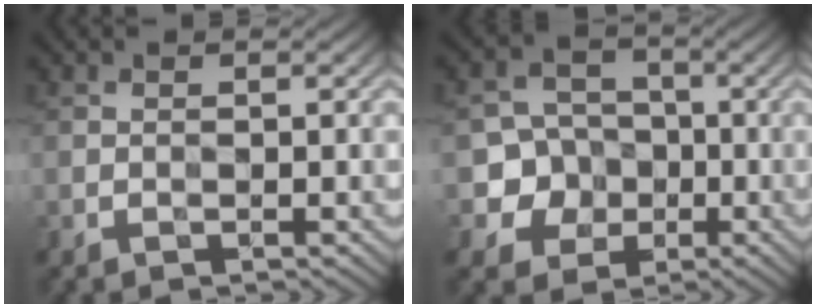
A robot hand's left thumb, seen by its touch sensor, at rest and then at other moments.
{"total": 6.4, "force": [-1.5, 5.9, 2.0], "torque": [-0.031, -0.009, -0.056]}